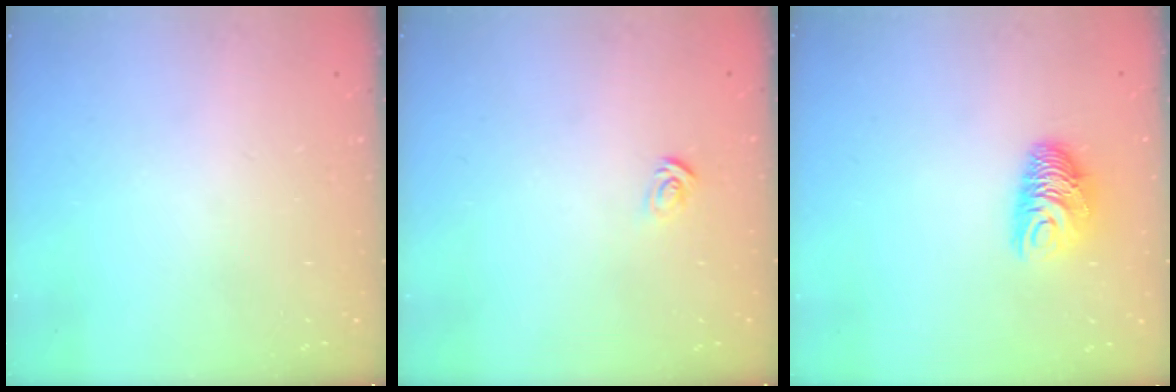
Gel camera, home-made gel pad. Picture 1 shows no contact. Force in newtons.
{"total": 2.7, "press": 2.7, "slide": 0.3}
{"total": 9.4, "press": 9.3, "slide": 0.6}